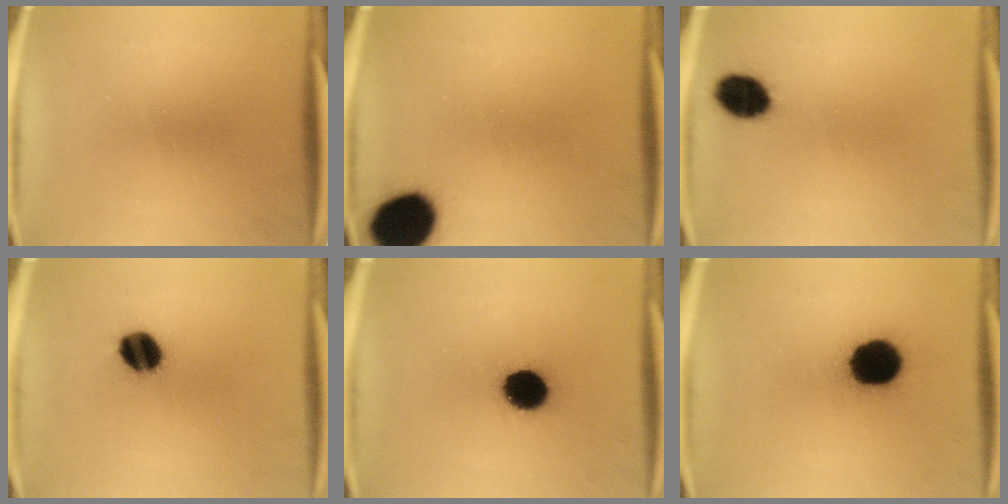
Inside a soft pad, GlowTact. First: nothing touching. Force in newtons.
{"total": 15.0}
{"total": 8.0}
{"total": 9.4}
{"total": 12.0}
{"total": 16.2}